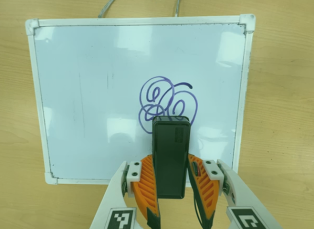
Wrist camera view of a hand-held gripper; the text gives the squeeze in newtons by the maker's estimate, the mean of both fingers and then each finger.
{"total": 4.4, "left": 2.7, "right": 6.2}